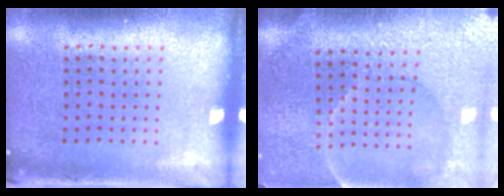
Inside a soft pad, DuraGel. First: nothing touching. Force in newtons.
{"total": 3.7, "press": 3.5, "slide": 1.1}